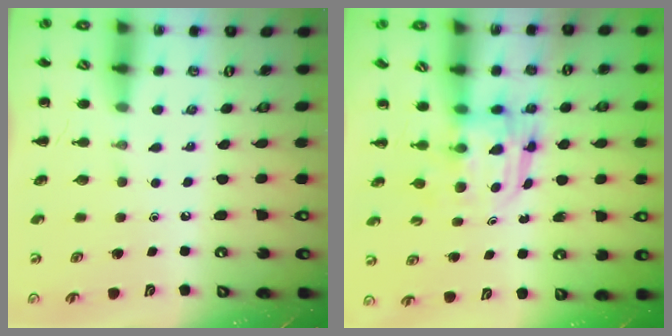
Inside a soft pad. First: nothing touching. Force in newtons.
{"total": 3.0, "press": 3.0, "slide": 0.2}